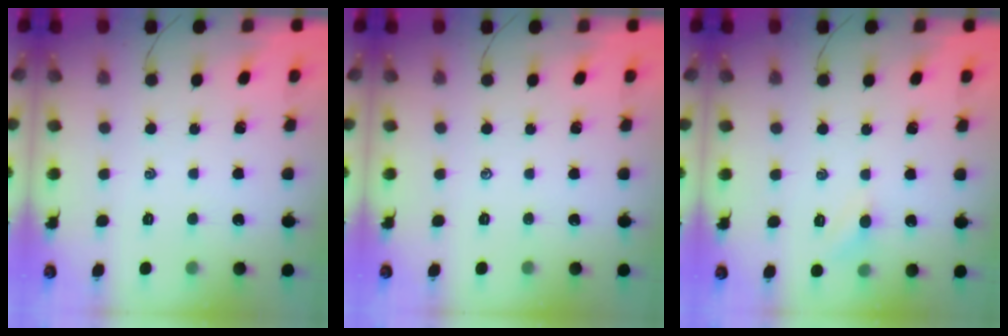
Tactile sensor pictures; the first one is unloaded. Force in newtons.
{"total": 0.0}
{"total": 5.6, "press": 5.4, "slide": 1.5}